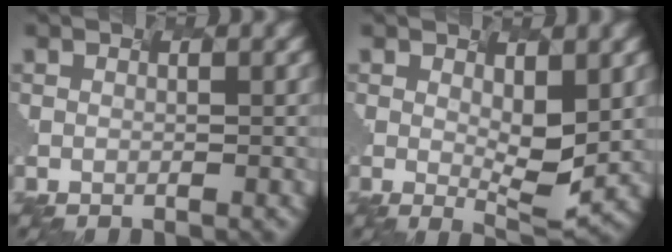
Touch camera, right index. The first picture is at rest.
{"total": 2.1, "force": [-0.3, -0.5, 2.0], "torque": [-0.061, -0.029, 0.028]}